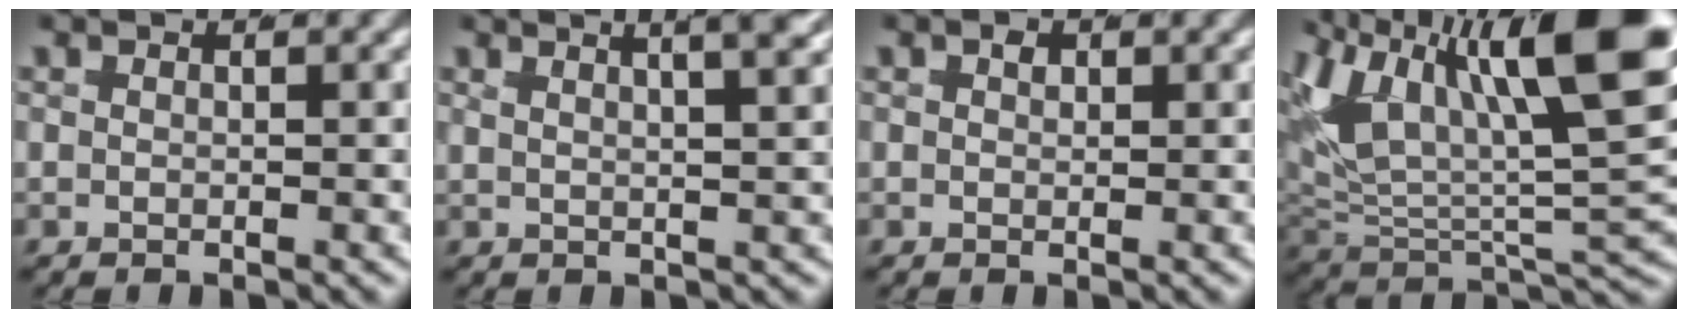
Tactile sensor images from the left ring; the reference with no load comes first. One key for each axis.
{"total": 6.5, "fx": 4.0, "fy": 2.6, "fz": 4.5, "tx": -0.046, "ty": 0.027, "tz": 0.047}
{"total": 0.9, "fx": 0.2, "fy": 0.8, "fz": 0.3, "tx": -0.011, "ty": -0.004, "tz": 0.006}
{"total": 14.2, "fx": 2.5, "fy": 7.4, "fz": 11.9, "tx": -0.190, "ty": -0.010, "tz": 0.040}